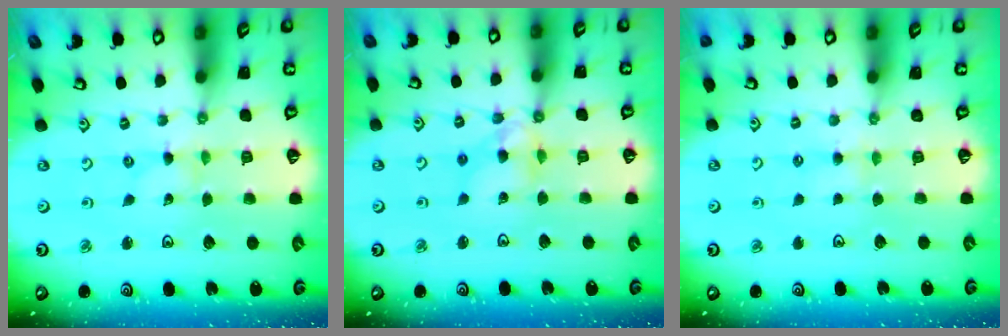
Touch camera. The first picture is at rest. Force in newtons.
{"total": 7.2, "press": 7.1, "slide": 0.7}
{"total": 3.0, "press": 3.0, "slide": 0.5}